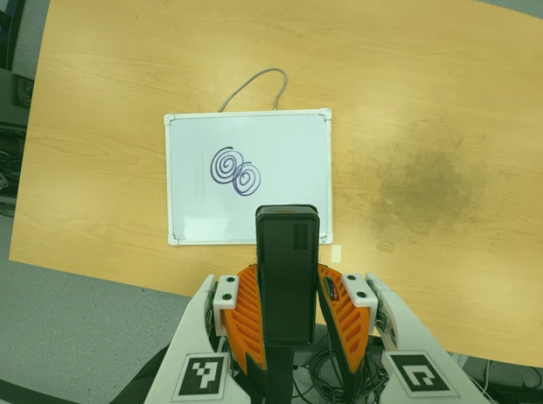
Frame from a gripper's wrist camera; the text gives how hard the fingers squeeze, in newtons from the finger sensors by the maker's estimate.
{"total": 3.3, "left": 2.0, "right": 4.6}